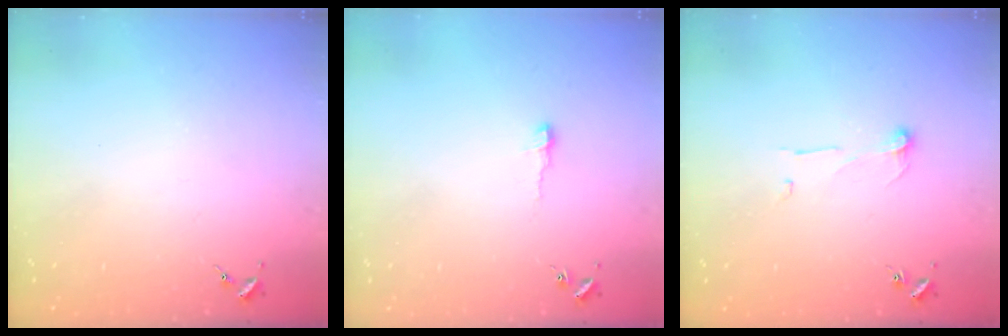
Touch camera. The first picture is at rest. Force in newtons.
{"total": 3.6, "press": 3.5, "slide": 0.5}
{"total": 5.7, "press": 5.7, "slide": 0.4}